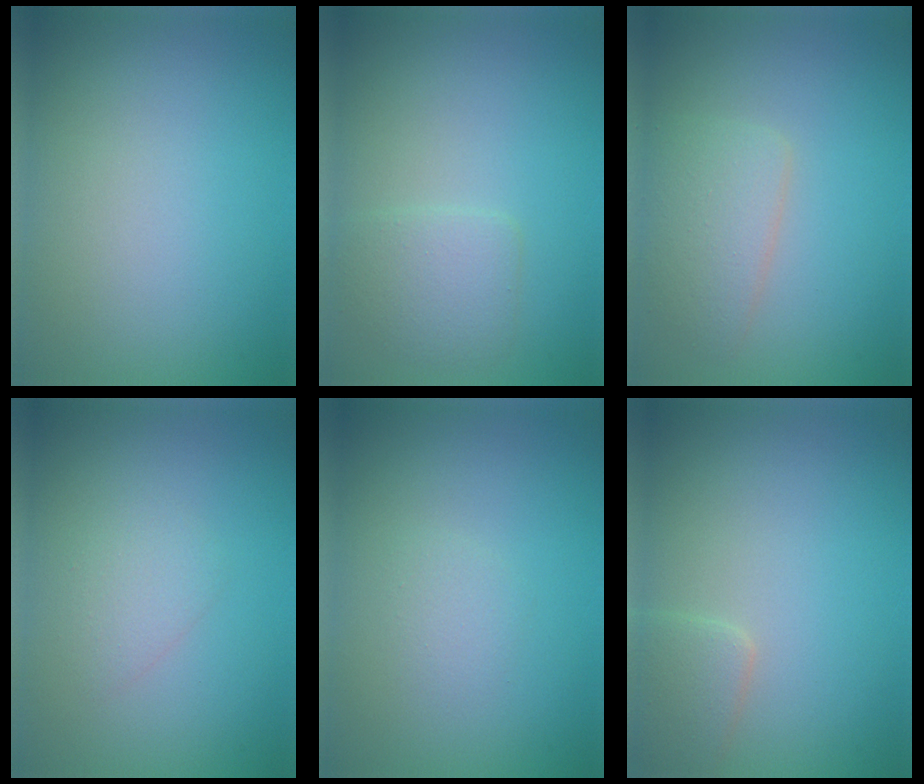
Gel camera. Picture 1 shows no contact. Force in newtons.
{"total": 2.4, "press": 2.4, "slide": 0.2}
{"total": 3.2, "press": 3.1, "slide": 0.2}
{"total": 1.6, "press": 1.6, "slide": 0.0}
{"total": 1.0, "press": 1.0, "slide": 0.0}
{"total": 2.1, "press": 2.0, "slide": 0.2}